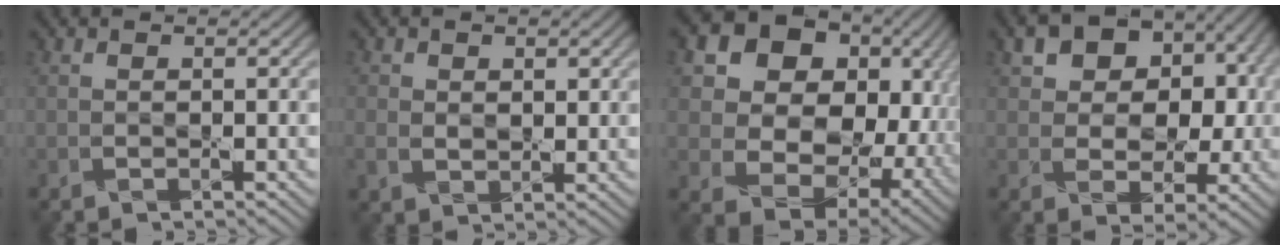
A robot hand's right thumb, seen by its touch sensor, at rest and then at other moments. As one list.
[{"total": 3.4, "force": [0.8, 2.6, 2.1], "torque": [-0.051, -0.007, 0.015]}, {"total": 17.6, "force": [3.6, 13.0, 11.2], "torque": [-0.209, -0.024, 0.102]}, {"total": 13.1, "force": [3.5, 9.3, 8.5], "torque": [-0.134, 0.016, 0.054]}]